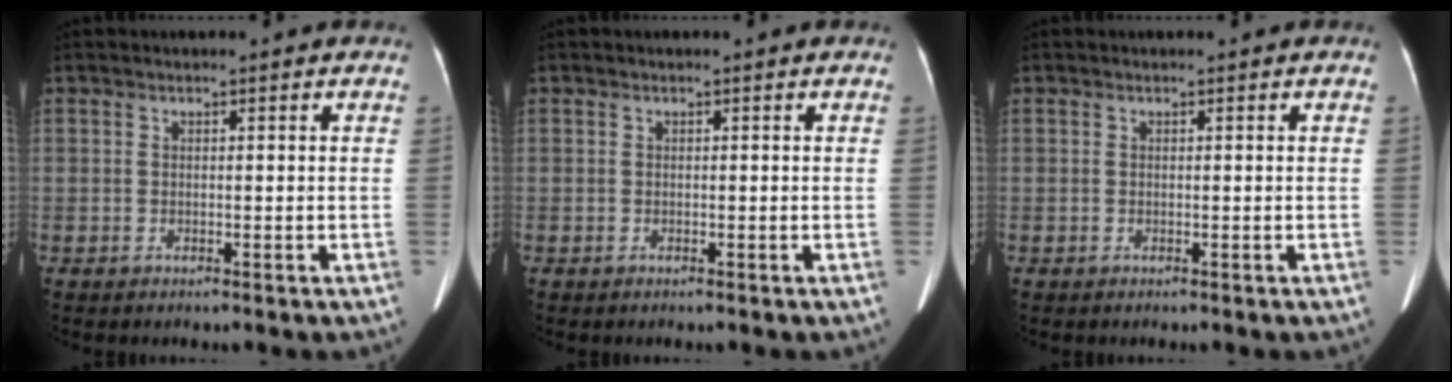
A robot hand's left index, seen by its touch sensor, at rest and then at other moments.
{"total": 0.0}
{"total": 0.0}